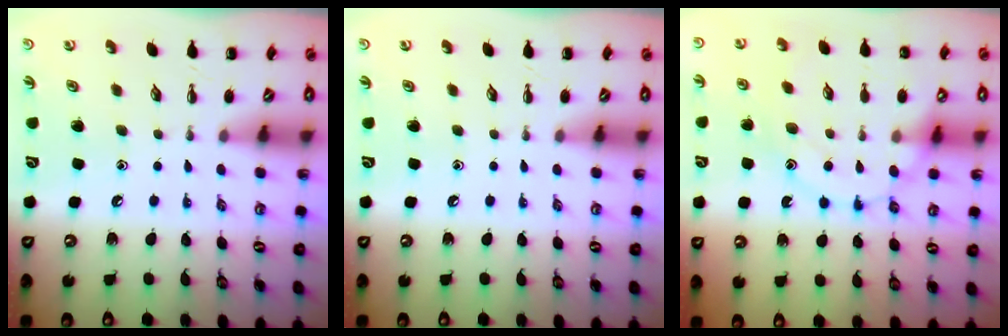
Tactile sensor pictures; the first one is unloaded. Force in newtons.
{"total": 0.0}
{"total": 14.3, "press": 14.3, "slide": 0.3}